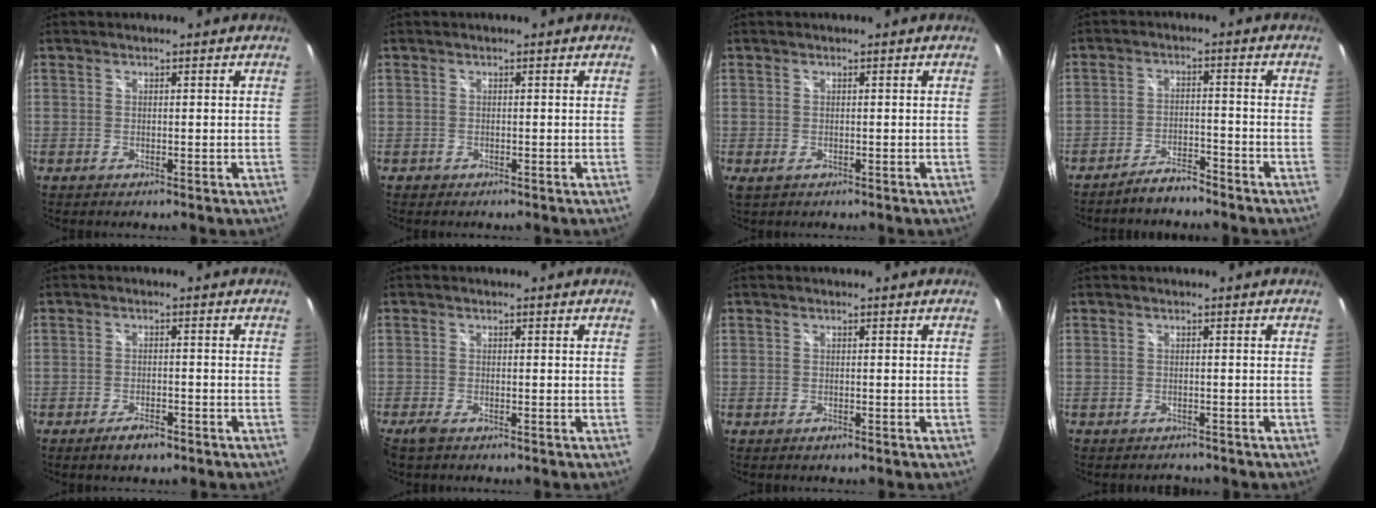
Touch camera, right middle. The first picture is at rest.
{"total": 0.7, "force": [-0.4, 0.5, -0.1], "torque": [-0.001, -0.001, -0.008]}
{"total": 1.3, "force": [-0.4, 0.9, 0.8], "torque": [-0.017, -0.005, -0.005]}
{"total": 4.6, "force": [-4.3, 0.6, 1.4], "torque": [-0.046, 0.004, -0.072]}
{"total": 3.7, "force": [-2.7, 1.3, 2.1], "torque": [-0.049, -0.004, -0.045]}
{"total": 2.3, "force": [-1.8, 0.7, 1.3], "torque": [-0.031, -0.008, -0.035]}
{"total": 0.7, "force": [-0.6, 0.3, 0.3], "torque": [-0.005, -0.003, -0.011]}
{"total": 1.9, "force": [-1.7, 0.8, 0.0], "torque": [-0.003, 0.001, -0.025]}